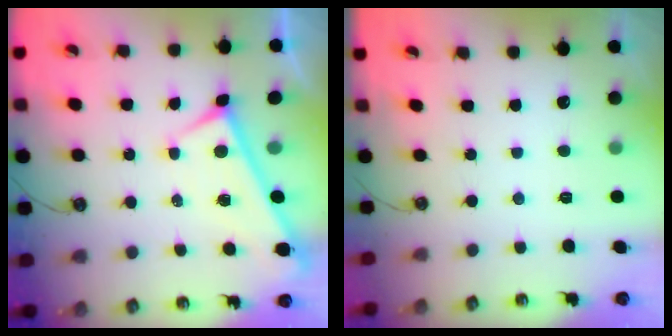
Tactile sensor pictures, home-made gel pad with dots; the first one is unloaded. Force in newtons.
{"total": 0.0}